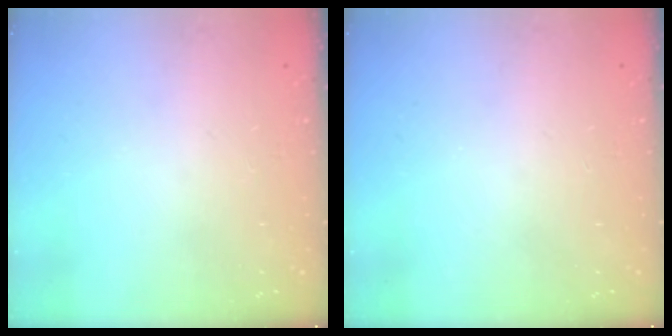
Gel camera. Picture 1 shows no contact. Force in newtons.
{"total": 0.0}